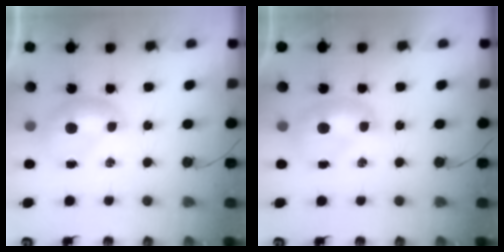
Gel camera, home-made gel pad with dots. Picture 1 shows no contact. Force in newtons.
{"total": 1.6, "press": 1.6, "slide": 0.3}